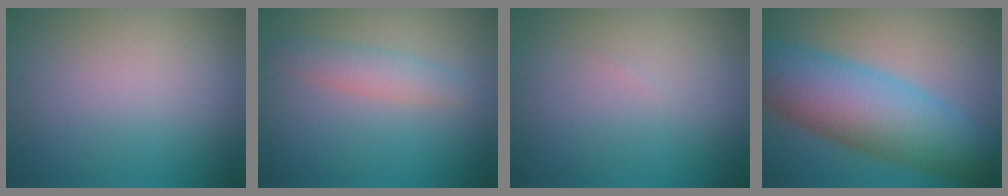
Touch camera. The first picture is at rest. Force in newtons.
{"total": 2.5, "press": 2.5, "slide": 0.1}
{"total": 0.0}
{"total": 10.1, "press": 10.1, "slide": 0.1}